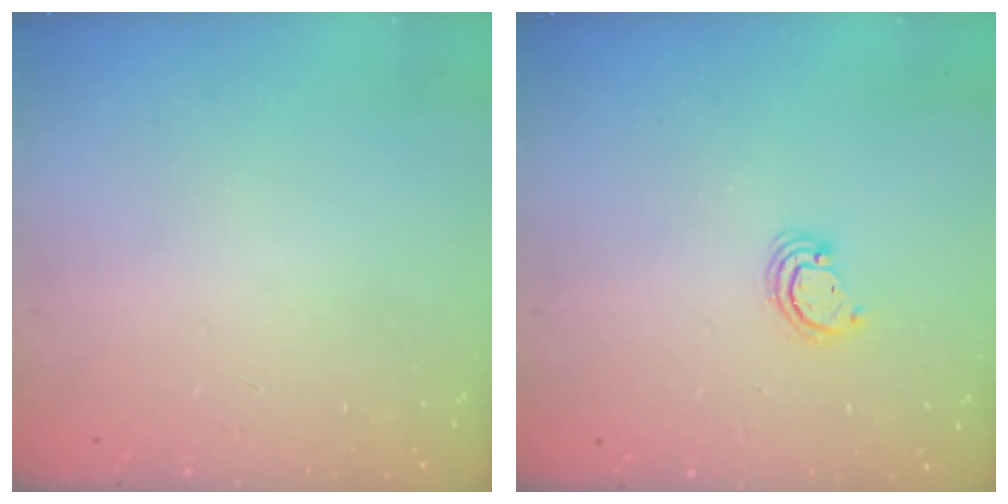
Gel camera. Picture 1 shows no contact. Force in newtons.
{"total": 3.0, "press": 2.9, "slide": 0.3}